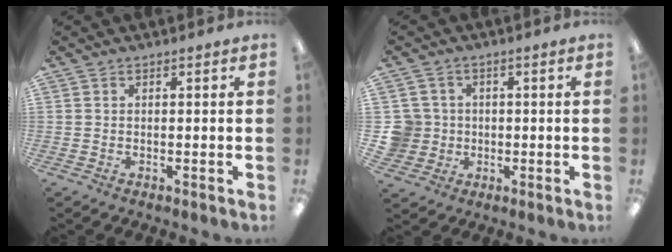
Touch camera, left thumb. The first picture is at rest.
{"total": 6.5, "force": [0.0, 6.5, 0.9], "torque": [-0.039, 0.012, 0.005]}